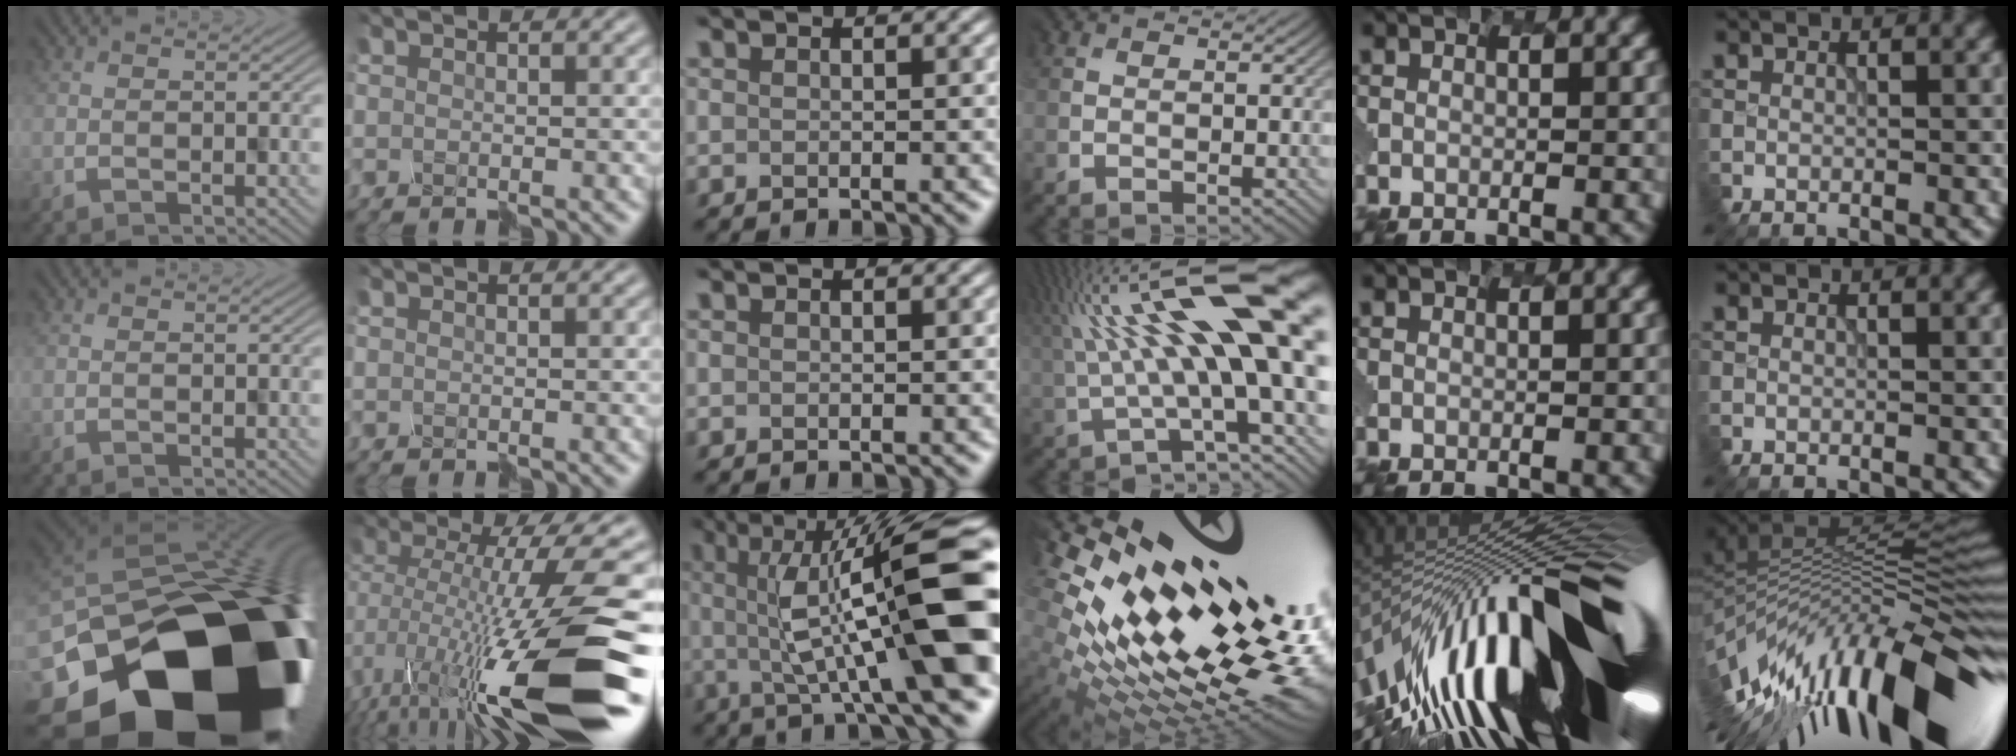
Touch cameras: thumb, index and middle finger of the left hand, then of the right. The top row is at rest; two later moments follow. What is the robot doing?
{"motion": "disassemble", "object": "hinged tin"}